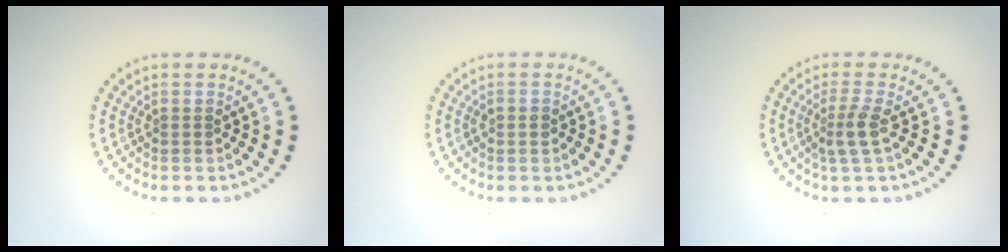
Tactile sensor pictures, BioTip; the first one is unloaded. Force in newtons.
{"total": 1.1, "press": 1.1, "slide": 0.1}
{"total": 2.2, "press": 1.8, "slide": 1.3}